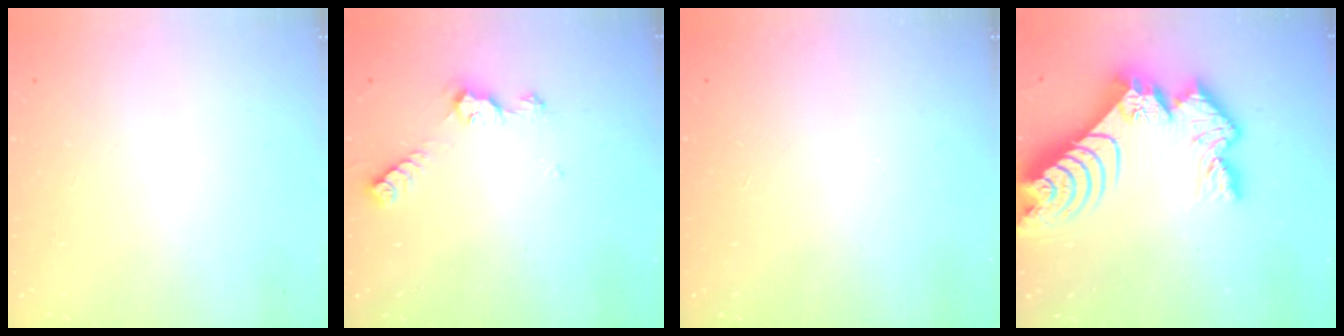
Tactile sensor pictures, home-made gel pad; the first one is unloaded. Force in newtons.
{"total": 5.5, "press": 5.4, "slide": 0.6}
{"total": 1.7, "press": 1.7, "slide": 0.2}
{"total": 17.0, "press": 16.9, "slide": 1.6}